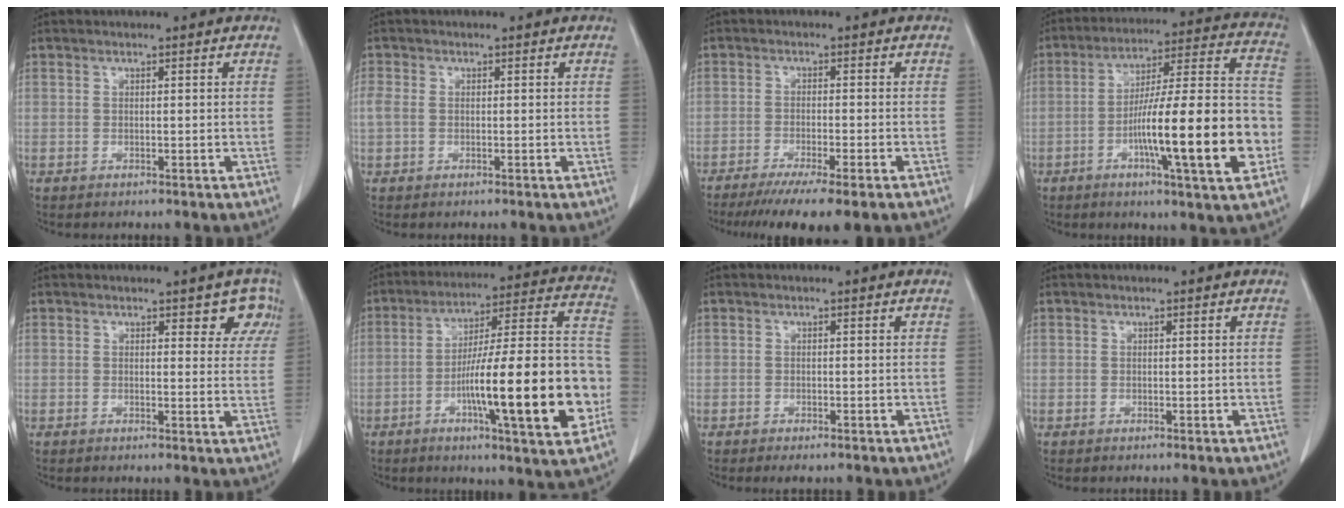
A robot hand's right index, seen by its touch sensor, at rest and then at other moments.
{"total": 2.7, "force": [-0.1, 2.0, 1.8], "torque": [-0.065, 0.017, 0.001]}
{"total": 11.2, "force": [-8.6, 0.9, 7.1], "torque": [-0.093, -0.023, -0.128]}
{"total": 20.5, "force": [-5.8, 1.2, 19.7], "torque": [-0.285, 0.010, -0.089]}
{"total": 4.2, "force": [2.6, 2.2, 2.6], "torque": [-0.006, 0.002, 0.021]}
{"total": 22.3, "force": [-6.2, 2.0, 21.4], "torque": [-0.291, 0.012, -0.090]}
{"total": 1.4, "force": [-1.0, 0.4, 0.9], "torque": [-0.016, -0.004, -0.009]}
{"total": 0.0}